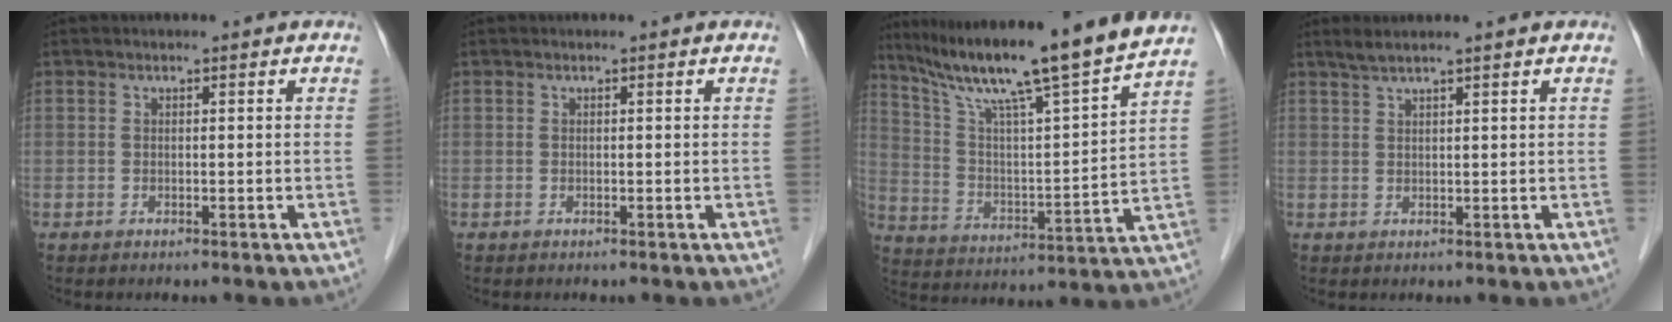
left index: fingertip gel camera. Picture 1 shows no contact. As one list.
[{"total": 0.0}, {"total": 19.7, "force": [16.5, -1.5, 10.7], "torque": [-0.181, -0.014, 0.262]}, {"total": 2.6, "force": [2.1, -0.6, 1.4], "torque": [-0.031, 0.013, 0.045]}]